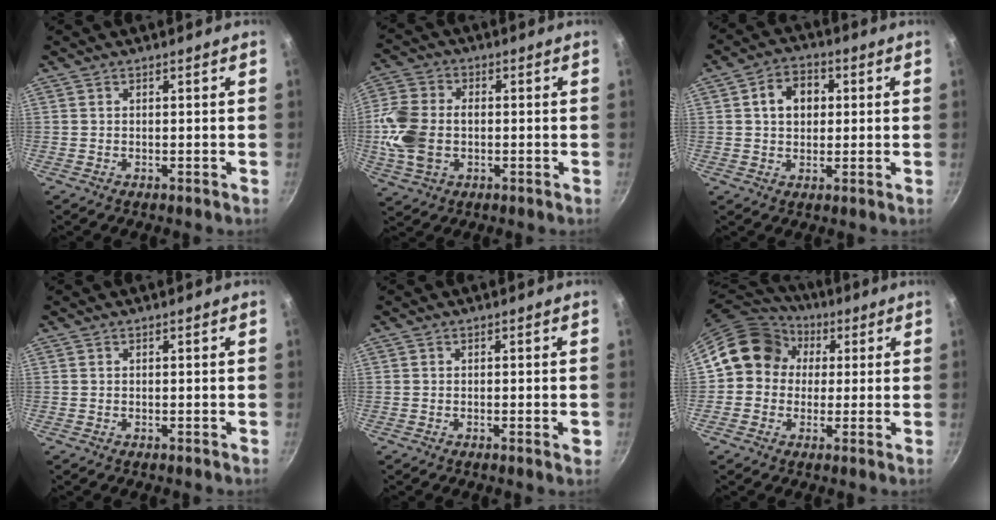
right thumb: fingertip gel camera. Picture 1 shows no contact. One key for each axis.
{"total": 11.7, "fx": -1.1, "fy": 8.2, "fz": 8.3, "tx": -0.167, "ty": 0.008, "tz": -0.030}
{"total": 7.5, "fx": 1.6, "fy": 5.7, "fz": 4.6, "tx": -0.047, "ty": 0.010, "tz": 0.018}
{"total": 0.0}
{"total": 1.6, "fx": -0.5, "fy": 0.3, "fz": 1.5, "tx": -0.020, "ty": 0.000, "tz": -0.008}
{"total": 12.7, "fx": 1.8, "fy": 11.3, "fz": 5.4, "tx": -0.056, "ty": 0.028, "tz": 0.009}